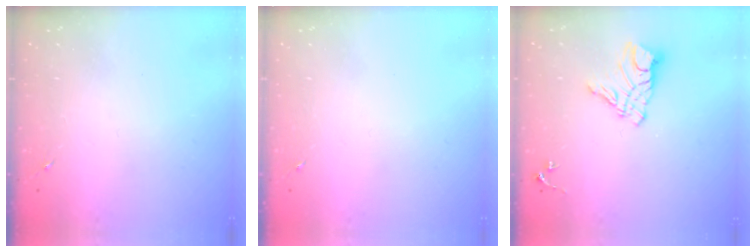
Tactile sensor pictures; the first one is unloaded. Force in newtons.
{"total": 0.0}
{"total": 11.3, "press": 11.2, "slide": 0.9}